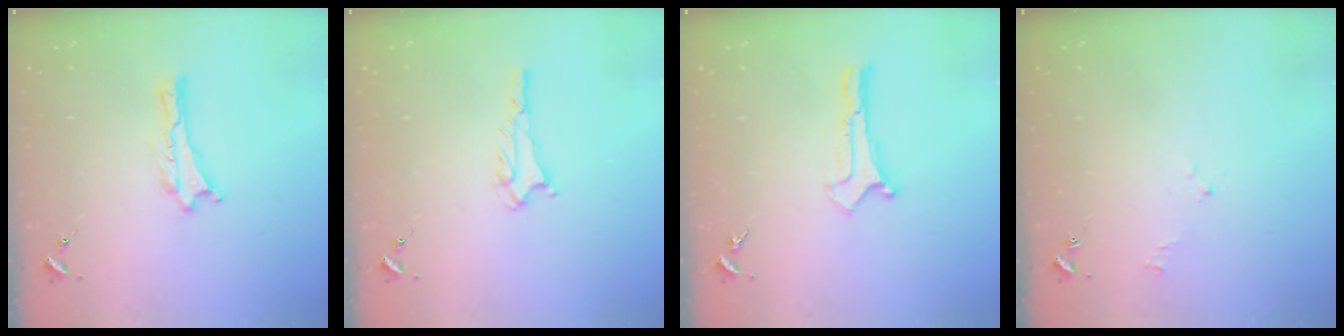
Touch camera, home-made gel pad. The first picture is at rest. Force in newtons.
{"total": 1.8, "press": 1.8, "slide": 0.2}
{"total": 0.0}
{"total": 1.6, "press": 1.5, "slide": 0.3}